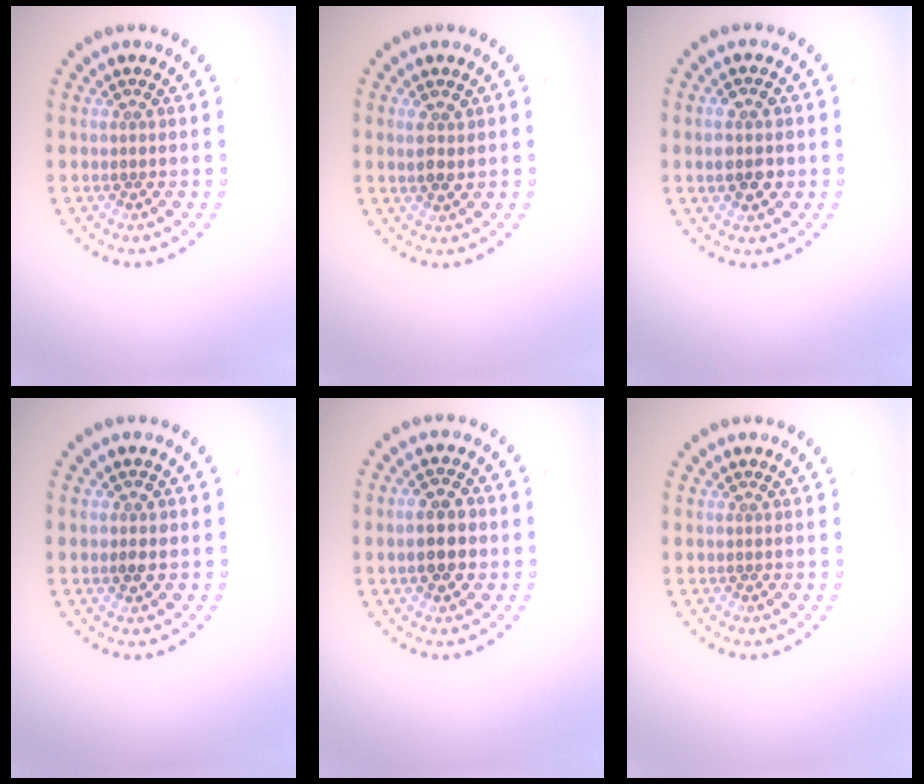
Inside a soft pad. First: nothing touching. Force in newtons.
{"total": 1.9, "press": 1.8, "slide": 0.6}
{"total": 3.6, "press": 3.6, "slide": 0.2}
{"total": 1.3, "press": 1.3, "slide": 0.2}
{"total": 3.2, "press": 3.2, "slide": 0.3}
{"total": 0.0}